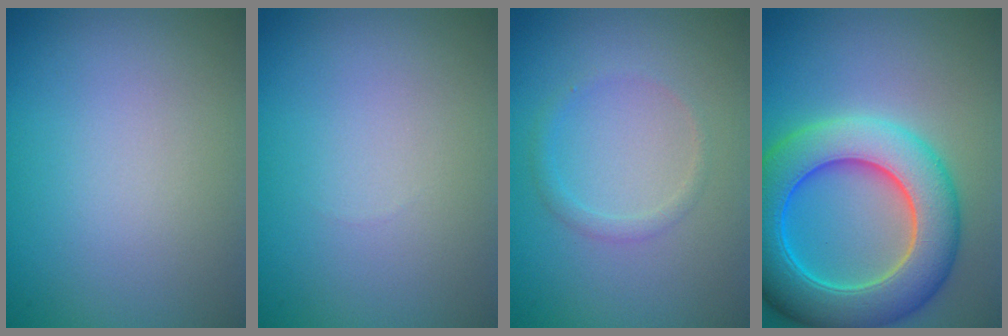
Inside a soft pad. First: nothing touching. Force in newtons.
{"total": 0.0}
{"total": 1.1, "press": 1.1, "slide": 0.0}
{"total": 9.8, "press": 9.8, "slide": 0.3}